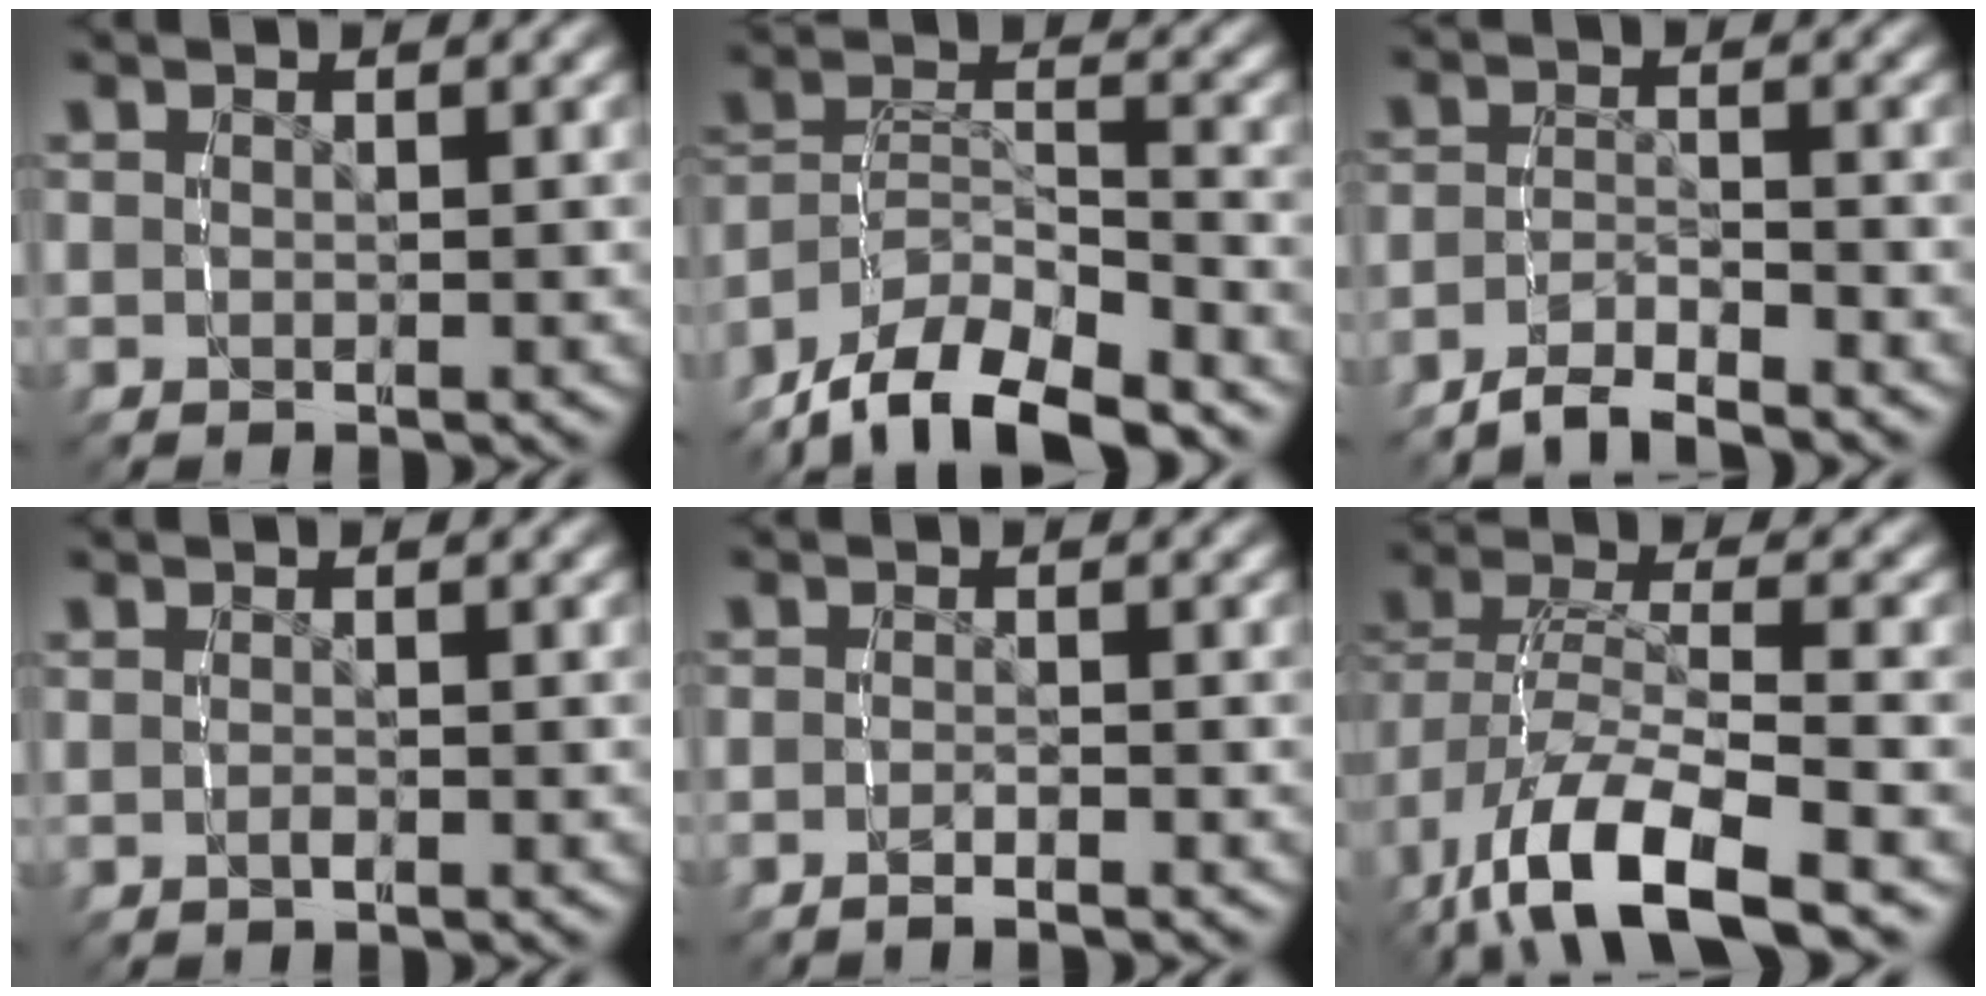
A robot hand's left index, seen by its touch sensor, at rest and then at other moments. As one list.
[{"total": 9.3, "force": [-5.4, 6.3, 4.1], "torque": [-0.100, -0.021, -0.088]}, {"total": 3.5, "force": [-3.2, 0.9, 1.0], "torque": [-0.025, -0.006, -0.054]}, {"total": 0.0}, {"total": 1.4, "force": [-1.4, 0.2, 0.1], "torque": [-0.011, 0.003, -0.028]}, {"total": 6.2, "force": [-3.0, 2.6, 4.8], "torque": [-0.105, -0.018, -0.033]}]